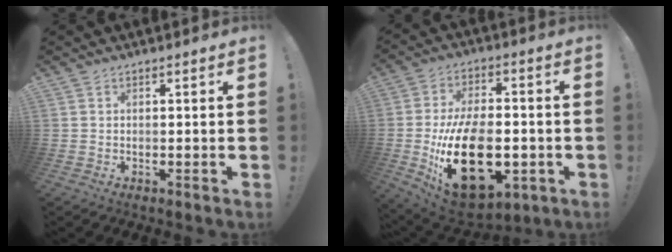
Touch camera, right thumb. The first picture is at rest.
{"total": 26.1, "force": [-5.8, 15.3, 20.3], "torque": [-0.372, 0.020, -0.080]}